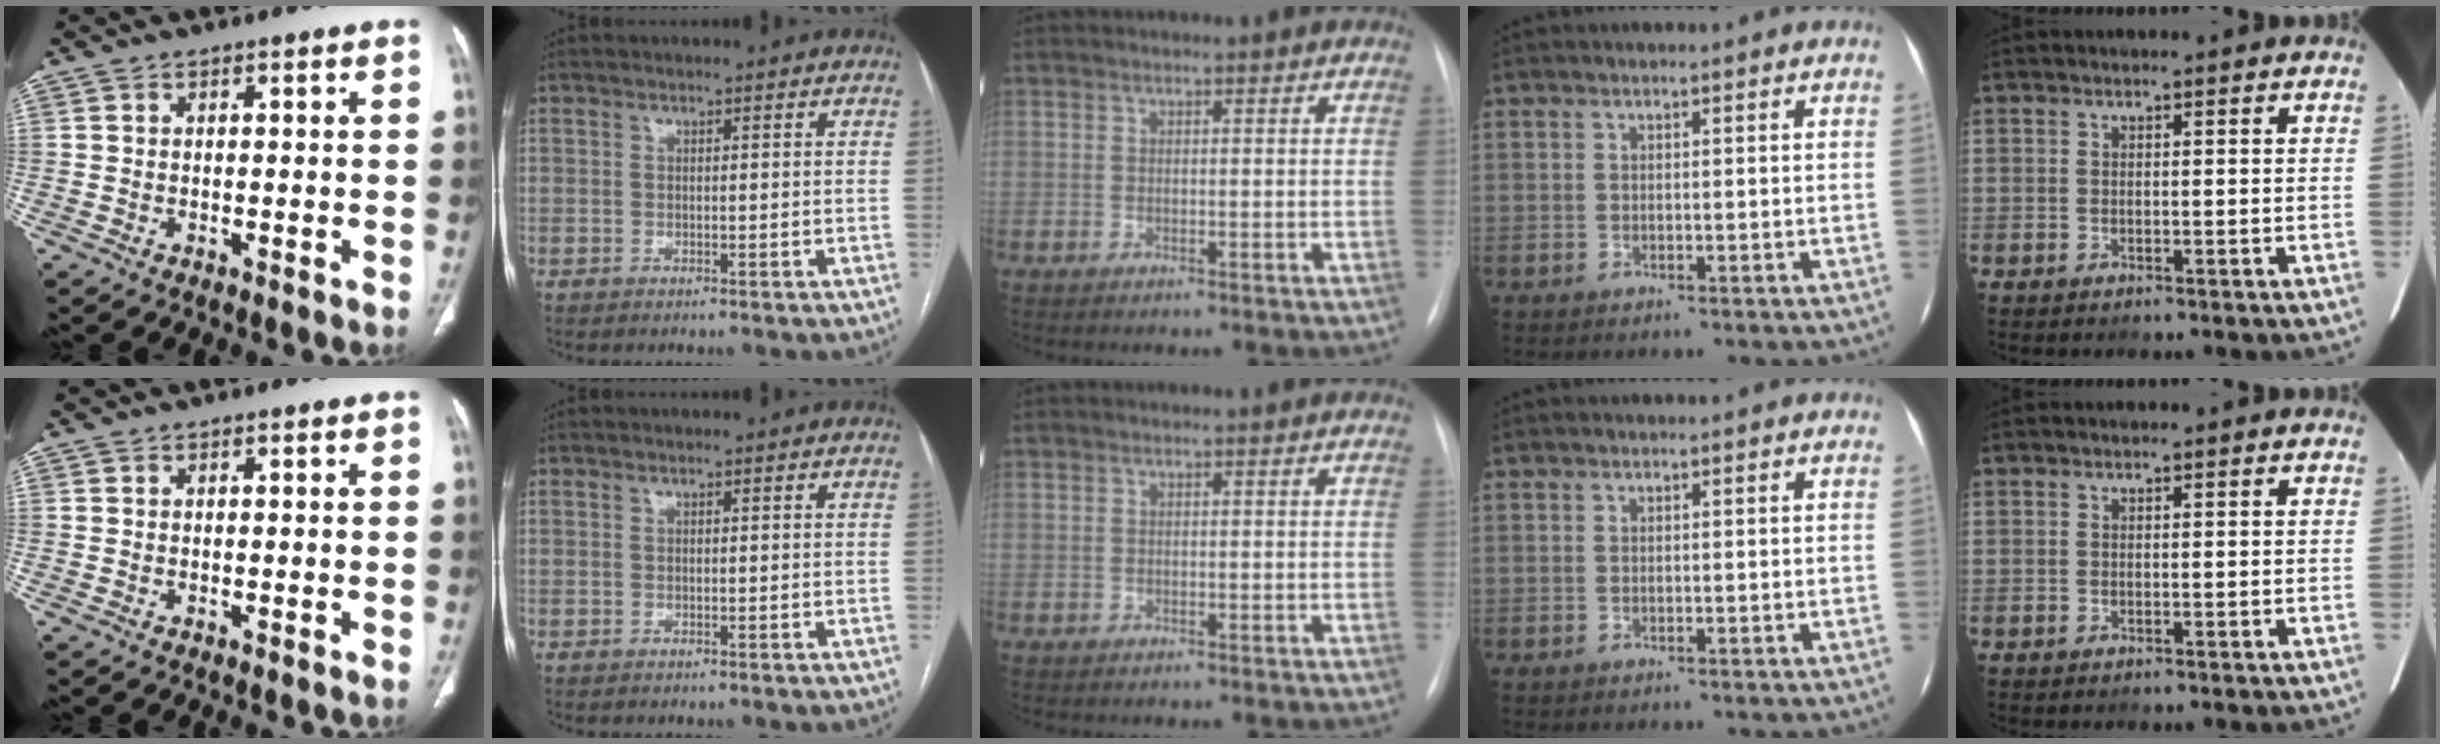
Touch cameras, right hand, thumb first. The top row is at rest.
{}